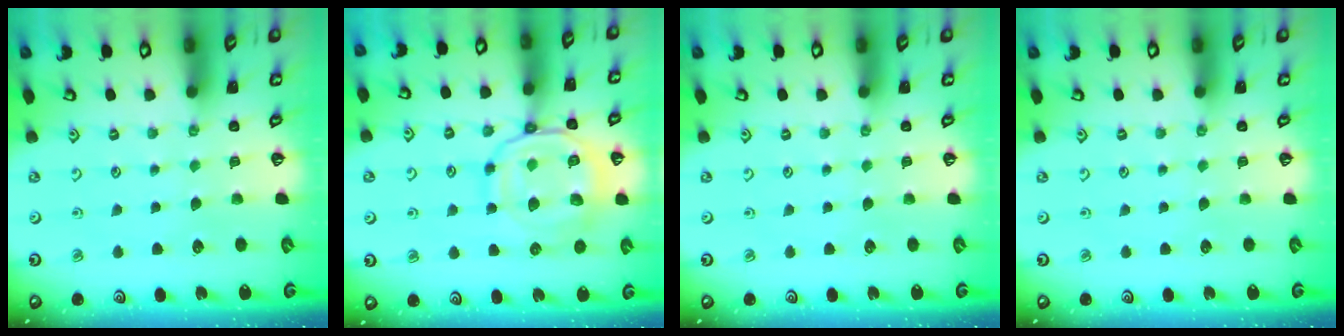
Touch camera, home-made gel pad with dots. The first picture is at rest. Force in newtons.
{"total": 15.7, "press": 15.7, "slide": 1.4}
{"total": 0.0}
{"total": 0.0}